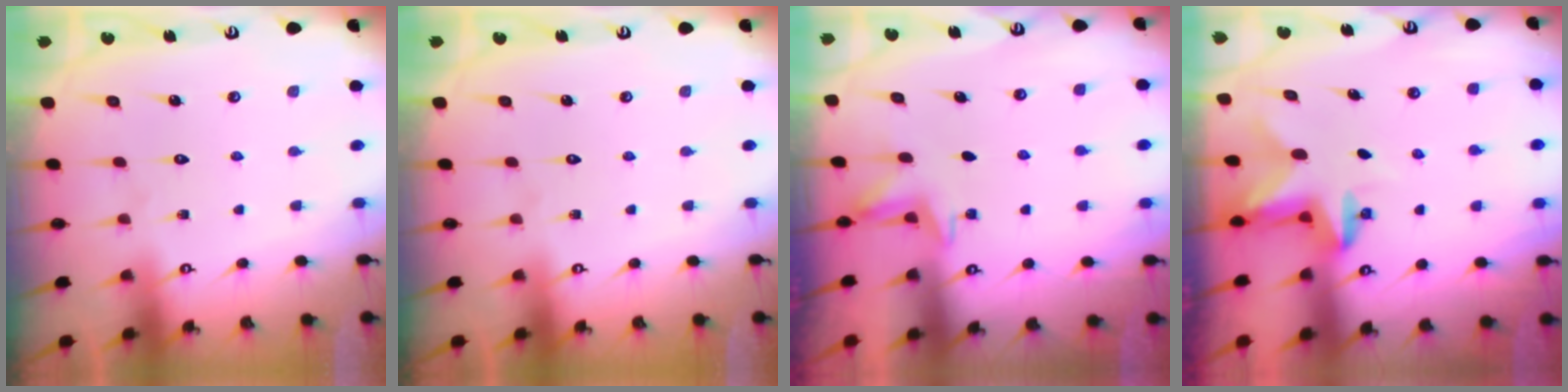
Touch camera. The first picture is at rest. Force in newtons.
{"total": 0.0}
{"total": 2.4, "press": 2.1, "slide": 1.2}
{"total": 2.8, "press": 2.7, "slide": 0.5}